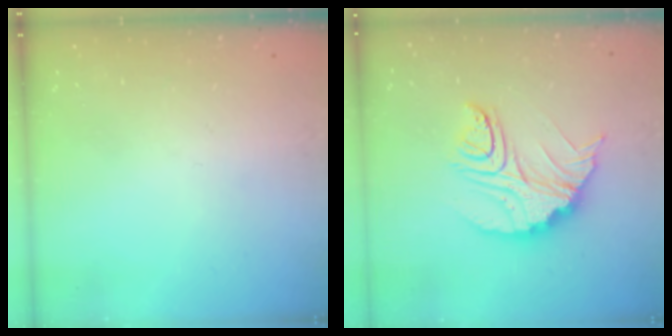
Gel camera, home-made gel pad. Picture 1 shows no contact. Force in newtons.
{"total": 13.6, "press": 13.6, "slide": 1.0}